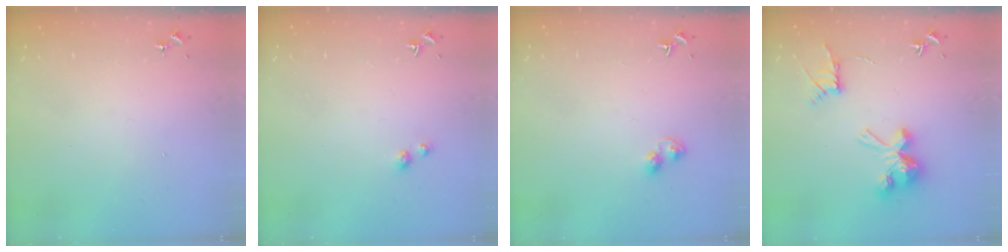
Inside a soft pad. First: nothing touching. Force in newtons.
{"total": 2.9, "press": 2.8, "slide": 0.4}
{"total": 4.5, "press": 4.5, "slide": 0.5}
{"total": 11.6, "press": 11.5, "slide": 0.7}